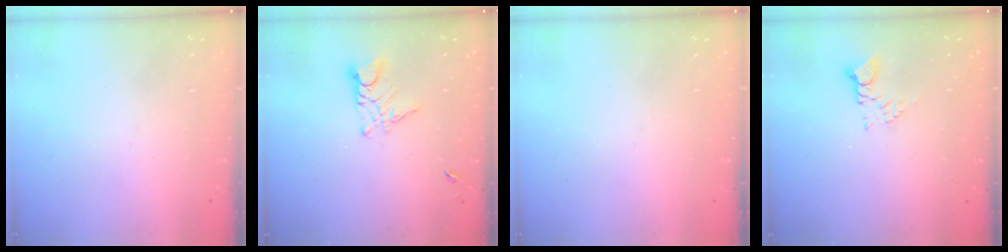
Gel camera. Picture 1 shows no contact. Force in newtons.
{"total": 6.1, "press": 6.1, "slide": 0.5}
{"total": 0.0}
{"total": 2.8, "press": 2.8, "slide": 0.5}